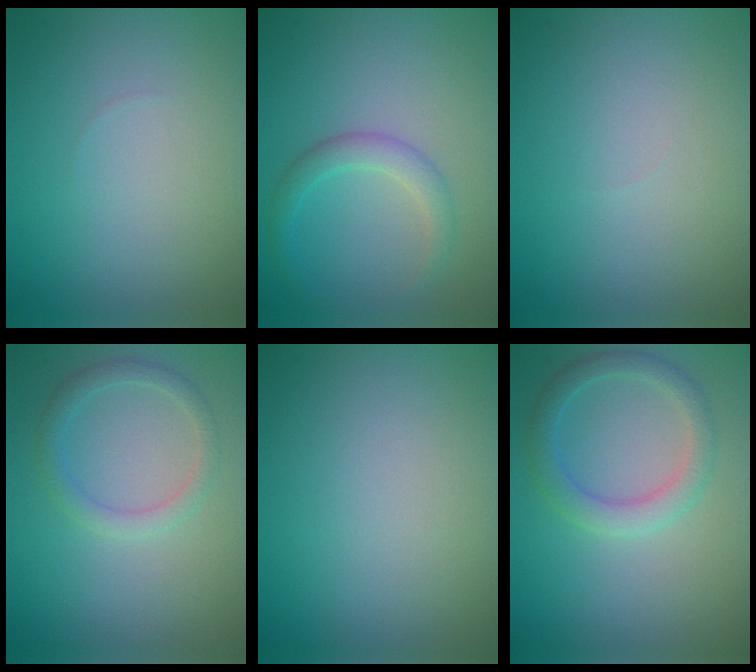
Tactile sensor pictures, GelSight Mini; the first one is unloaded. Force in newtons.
{"total": 2.2, "press": 2.2, "slide": 0.0}
{"total": 0.0}
{"total": 1.9, "press": 1.9, "slide": 0.1}
{"total": 0.0}
{"total": 2.8, "press": 2.8, "slide": 0.1}